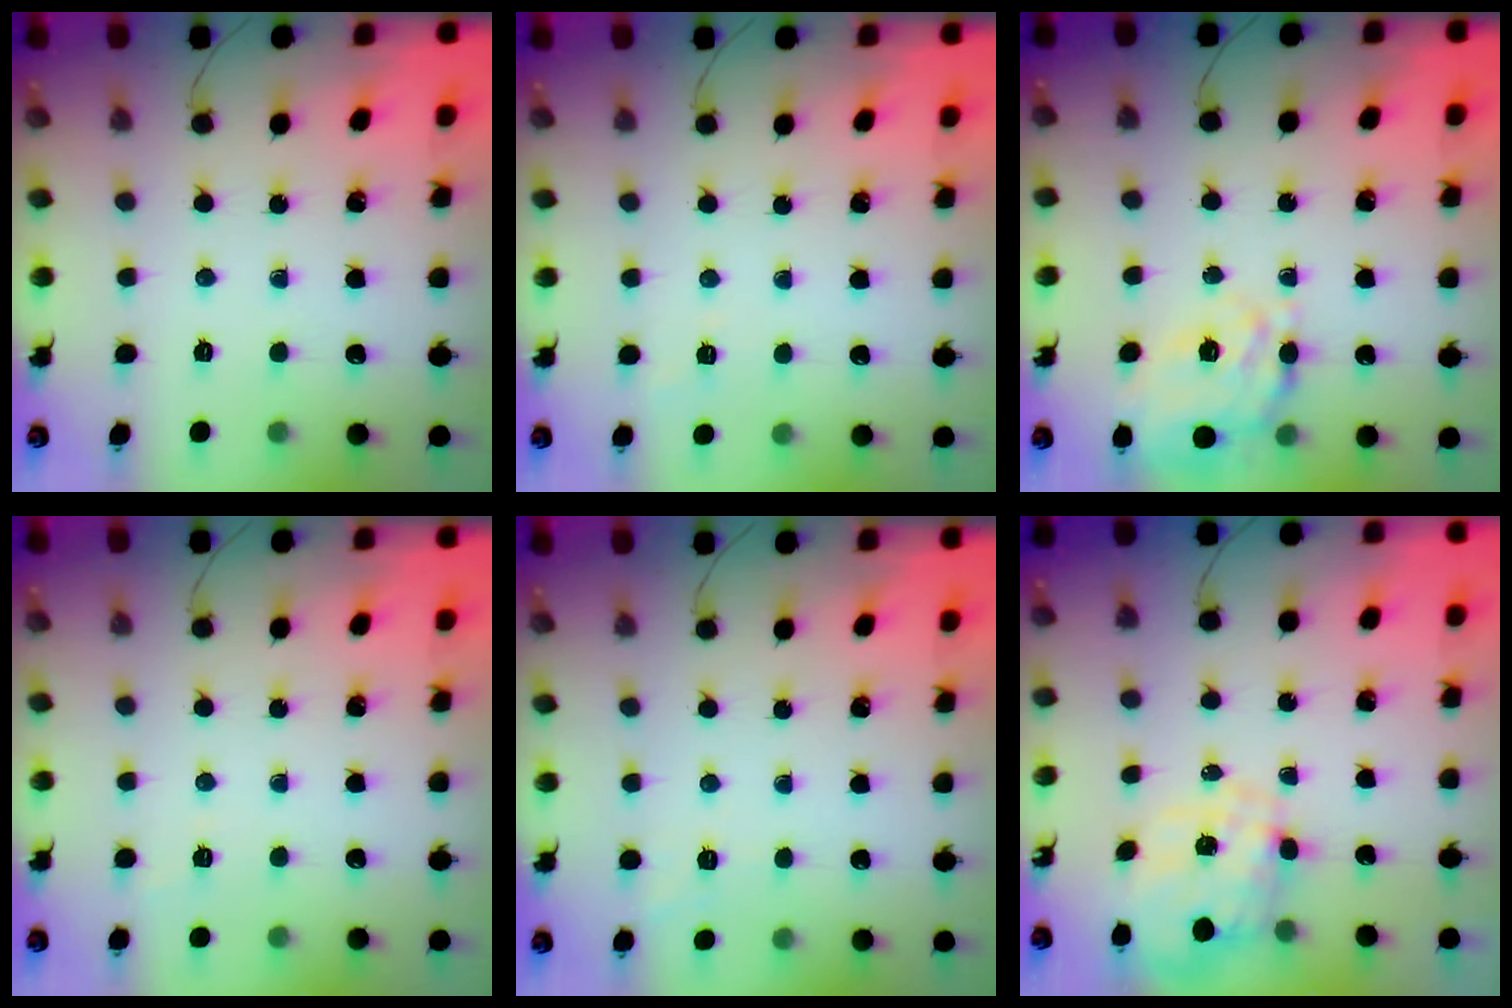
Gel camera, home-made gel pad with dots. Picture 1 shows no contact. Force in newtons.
{"total": 2.7, "press": 2.2, "slide": 1.5}
{"total": 13.6, "press": 13.0, "slide": 4.2}
{"total": 1.3, "press": 0.0, "slide": 1.3}
{"total": 2.3, "press": 1.5, "slide": 1.7}
{"total": 2.2, "press": 1.8, "slide": 1.3}